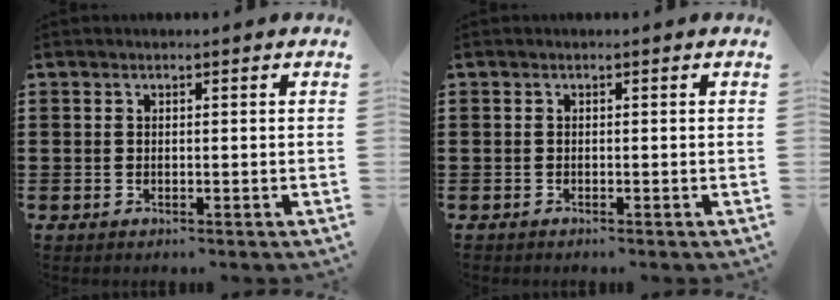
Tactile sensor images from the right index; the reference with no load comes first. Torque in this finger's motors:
{"motor_torque": [-1.51, 0.63, -1.05, -0.21]}